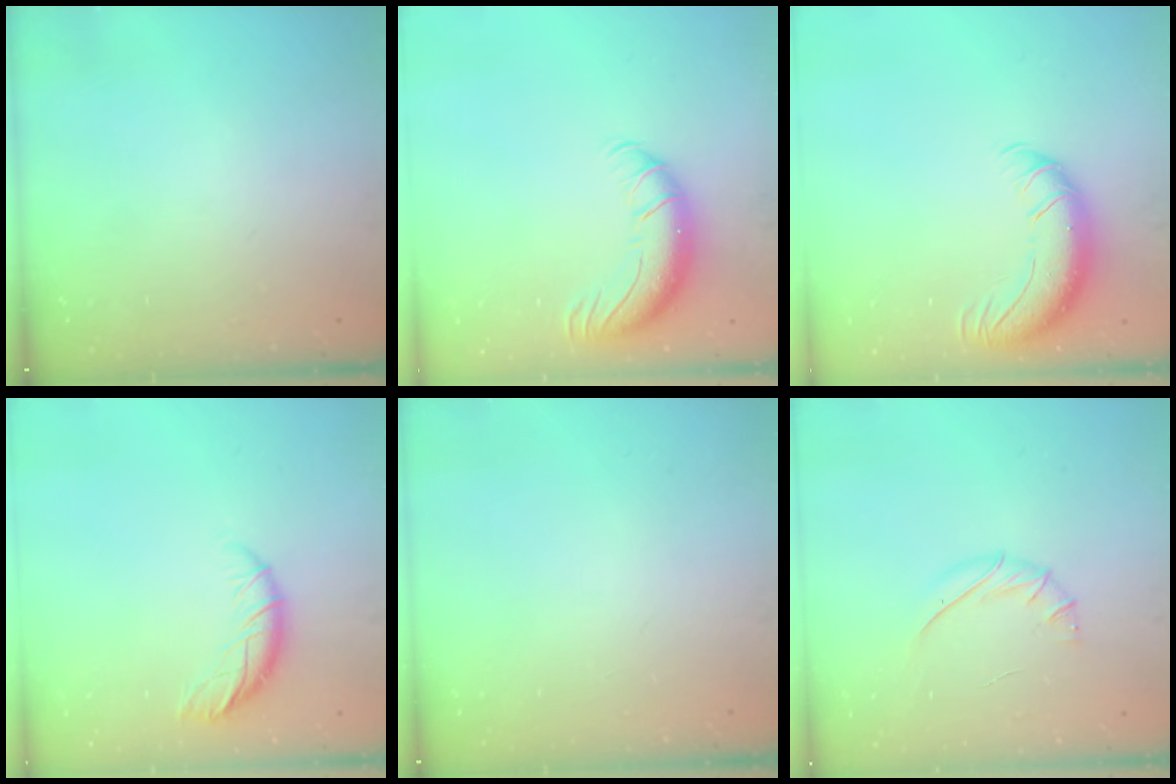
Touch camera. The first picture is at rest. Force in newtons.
{"total": 12.6, "press": 12.2, "slide": 3.0}
{"total": 12.7, "press": 12.3, "slide": 3.2}
{"total": 9.5, "press": 9.5, "slide": 0.3}
{"total": 0.0}
{"total": 7.1, "press": 6.9, "slide": 1.5}